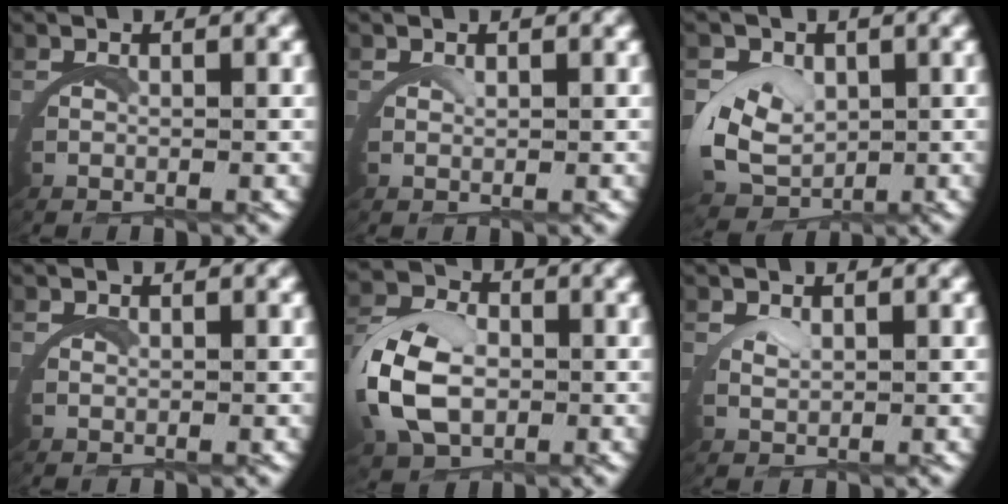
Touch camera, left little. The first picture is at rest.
{"total": 0.9, "force": [0.9, -0.4, 0.1], "torque": [-0.006, -0.002, 0.018]}
{"total": 5.5, "force": [0.5, 4.2, 3.4], "torque": [-0.095, -0.022, 0.018]}
{"total": 0.7, "force": [0.7, 0.0, 0.0], "torque": [-0.007, -0.003, 0.013]}
{"total": 5.9, "force": [0.4, 3.9, 4.5], "torque": [-0.112, 0.004, 0.007]}
{"total": 1.3, "force": [1.2, -0.5, 0.3], "torque": [-0.008, -0.001, 0.026]}